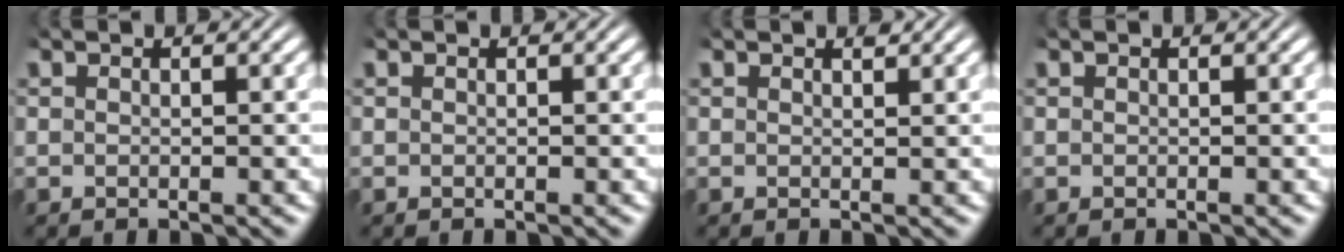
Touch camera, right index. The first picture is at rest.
{"total": 0.0}
{"total": 0.5, "force": [0.5, -0.2, 0.1], "torque": [0.002, -0.006, 0.010]}
{"total": 0.0}